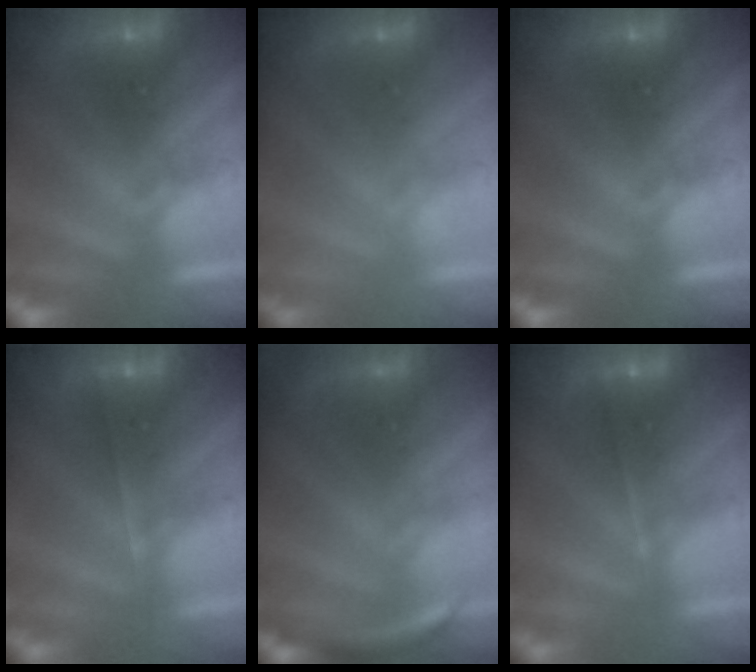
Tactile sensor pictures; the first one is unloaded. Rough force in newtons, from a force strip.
{"total": 2.0}
{"total": 0.0}
{"total": 1.7}
{"total": 2.9}
{"total": 1.6}